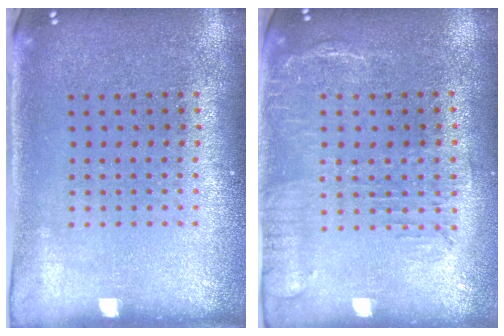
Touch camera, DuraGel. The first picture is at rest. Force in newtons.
{"total": 1.8, "press": 1.5, "slide": 1.1}